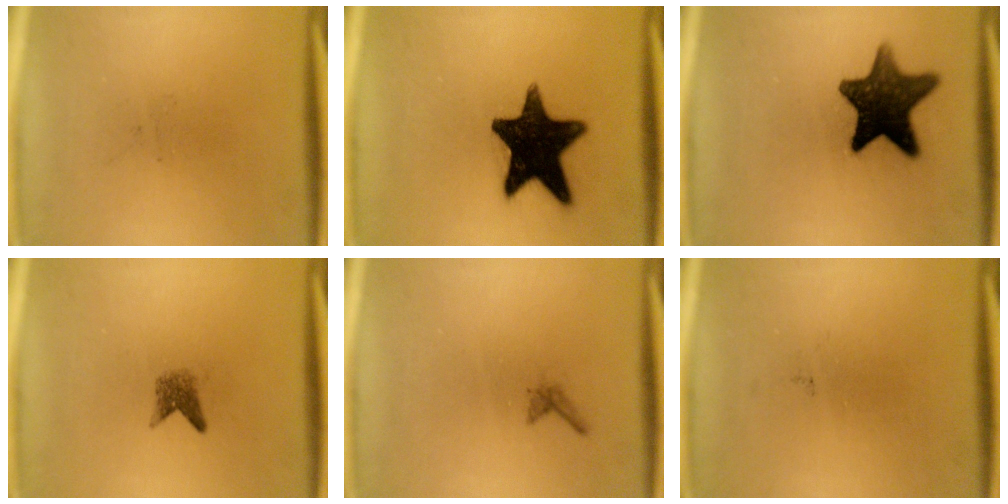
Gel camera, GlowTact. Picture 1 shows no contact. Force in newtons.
{"total": 17.2}
{"total": 13.1}
{"total": 1.9}
{"total": 0.6}
{"total": 0.0}